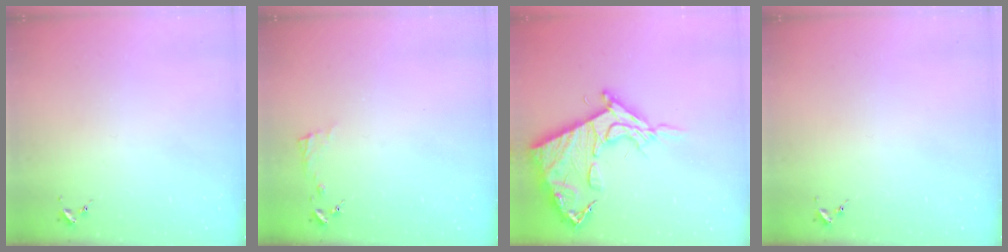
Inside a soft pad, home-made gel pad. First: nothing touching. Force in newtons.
{"total": 4.0, "press": 4.0, "slide": 0.4}
{"total": 17.0, "press": 16.9, "slide": 1.7}
{"total": 0.0}